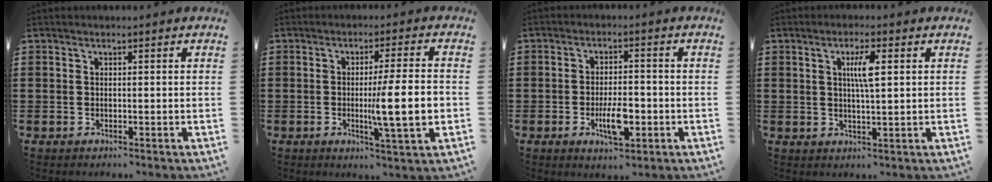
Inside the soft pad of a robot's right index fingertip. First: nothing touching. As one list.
[{"total": 9.8, "force": [-1.3, 0.8, 9.6], "torque": [-0.145, -0.012, -0.025]}, {"total": 6.0, "force": [-2.0, 2.3, 5.2], "torque": [-0.106, 0.000, -0.038]}, {"total": 4.2, "force": [1.0, 0.7, 4.0], "torque": [-0.082, 0.007, 0.013]}]